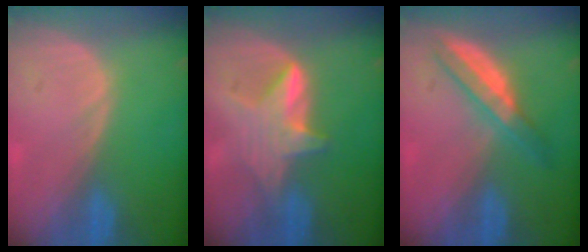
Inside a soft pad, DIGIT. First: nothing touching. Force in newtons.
{"total": 6.0, "press": 5.7, "slide": 1.9}
{"total": 5.5, "press": 5.0, "slide": 2.2}